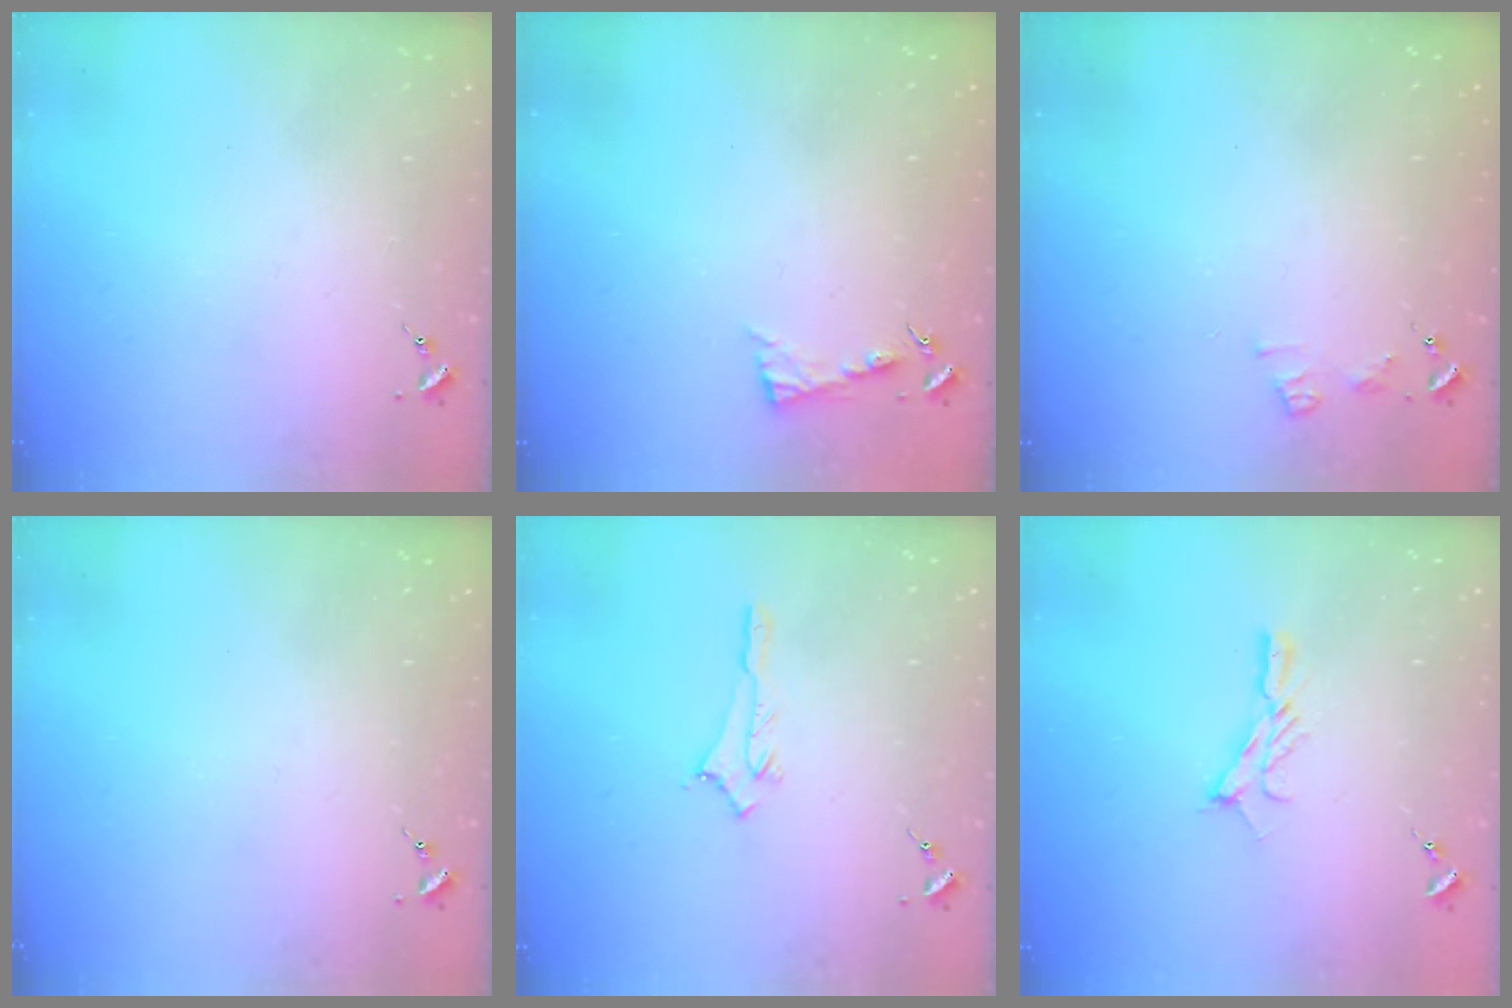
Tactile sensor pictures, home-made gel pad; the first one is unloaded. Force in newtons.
{"total": 3.9, "press": 3.9, "slide": 0.4}
{"total": 5.2, "press": 5.2, "slide": 0.7}
{"total": 0.0}
{"total": 2.9, "press": 2.9, "slide": 0.2}
{"total": 8.3, "press": 8.3, "slide": 0.6}